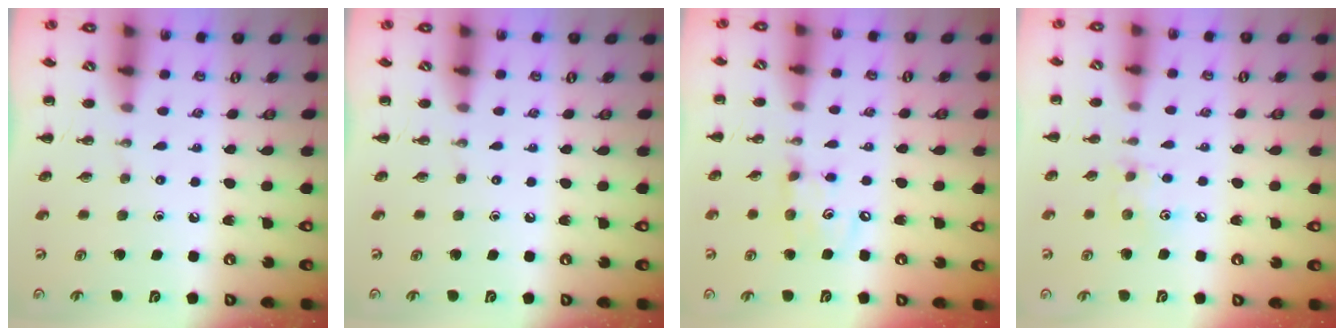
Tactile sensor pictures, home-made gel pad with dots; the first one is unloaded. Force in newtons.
{"total": 0.0}
{"total": 6.8, "press": 6.7, "slide": 1.2}
{"total": 6.3, "press": 6.2, "slide": 1.1}